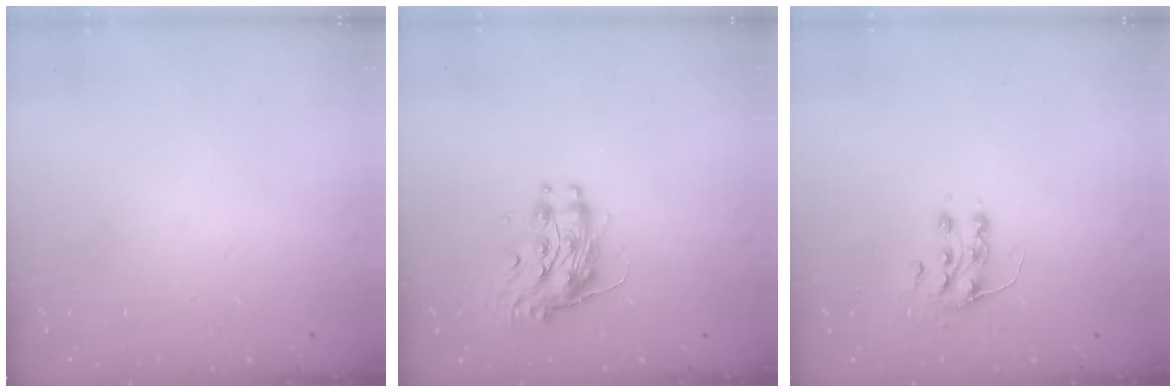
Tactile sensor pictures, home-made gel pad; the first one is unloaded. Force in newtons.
{"total": 10.4, "press": 10.4, "slide": 0.8}
{"total": 7.3, "press": 7.3, "slide": 0.4}